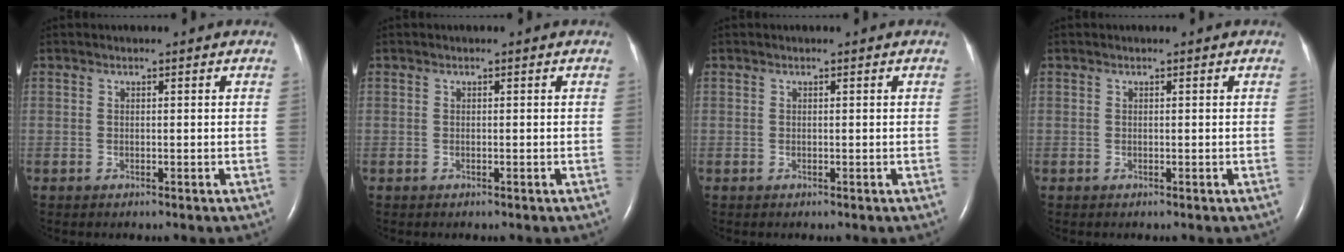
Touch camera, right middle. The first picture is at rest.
{"total": 0.0}
{"total": 0.0}
{"total": 0.0}